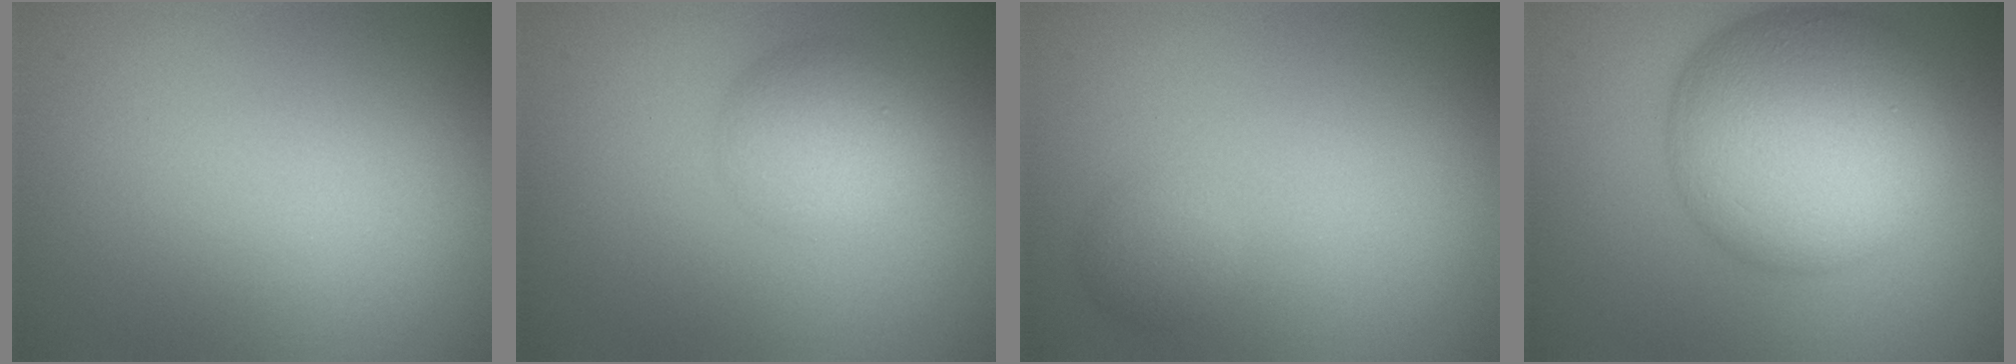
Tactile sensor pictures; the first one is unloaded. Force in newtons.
{"total": 3.7, "press": 3.7, "slide": 0.1}
{"total": 1.5, "press": 1.5, "slide": 0.1}
{"total": 11.7, "press": 11.7, "slide": 0.1}